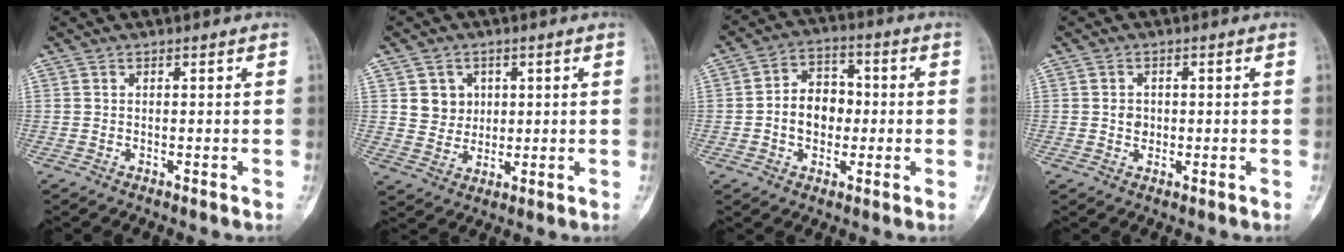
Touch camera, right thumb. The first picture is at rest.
{"total": 5.7, "force": [1.7, 5.2, 1.6], "torque": [0.003, -0.005, 0.031]}
{"total": 9.3, "force": [-0.7, 7.1, 5.9], "torque": [-0.063, 0.025, -0.018]}
{"total": 2.2, "force": [0.0, 1.9, 1.1], "torque": [-0.005, 0.004, 0.003]}